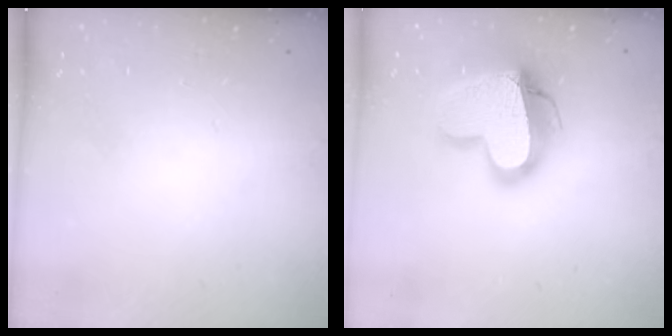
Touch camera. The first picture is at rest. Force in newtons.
{"total": 19.4, "press": 19.3, "slide": 1.7}